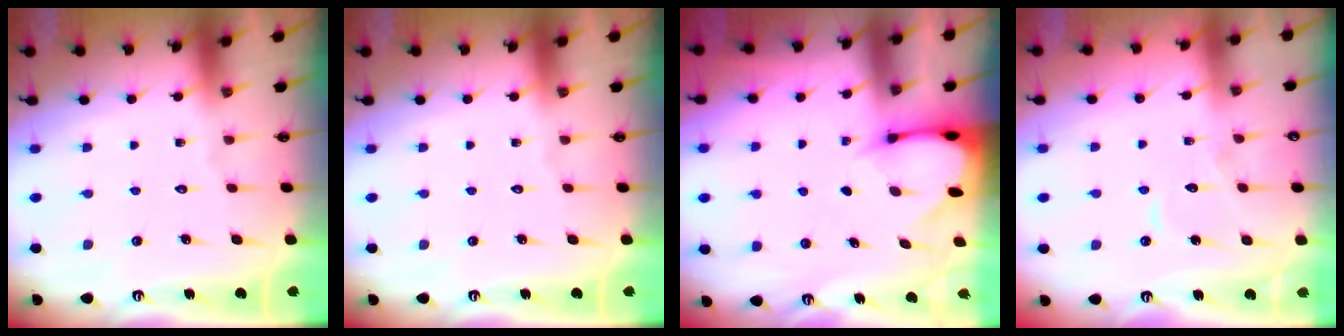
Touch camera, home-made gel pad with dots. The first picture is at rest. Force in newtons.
{"total": 0.0}
{"total": 2.7, "press": 2.7, "slide": 0.3}
{"total": 5.7, "press": 5.7, "slide": 0.6}